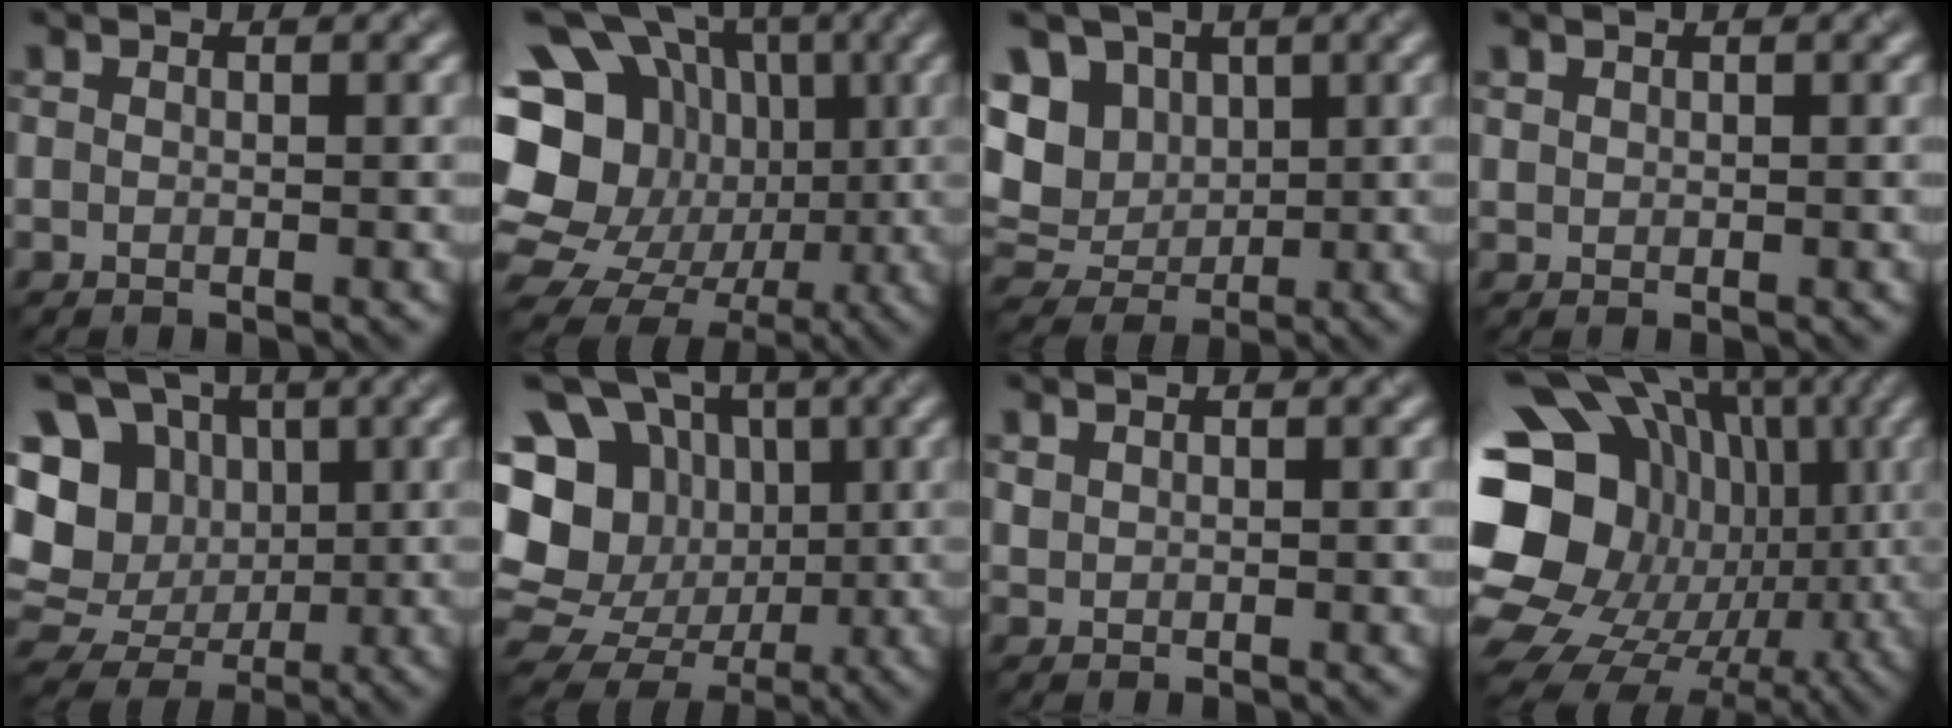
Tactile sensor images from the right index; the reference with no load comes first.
{"total": 21.9, "force": [0.6, 19.4, 10.2], "torque": [-0.205, 0.037, -0.020]}
{"total": 8.0, "force": [1.8, 6.5, 4.2], "torque": [-0.084, 0.022, 0.012]}
{"total": 0.6, "force": [0.5, 0.4, 0.0], "torque": [0.001, -0.001, 0.013]}
{"total": 14.5, "force": [1.4, 12.7, 6.8], "torque": [-0.166, 0.039, 0.011]}
{"total": 18.5, "force": [0.8, 16.7, 7.8], "torque": [-0.183, 0.022, -0.002]}
{"total": 0.6, "force": [0.5, 0.3, 0.1], "torque": [-0.003, -0.001, 0.014]}
{"total": 22.8, "force": [-0.5, 19.1, 12.5], "torque": [-0.251, 0.014, -0.037]}